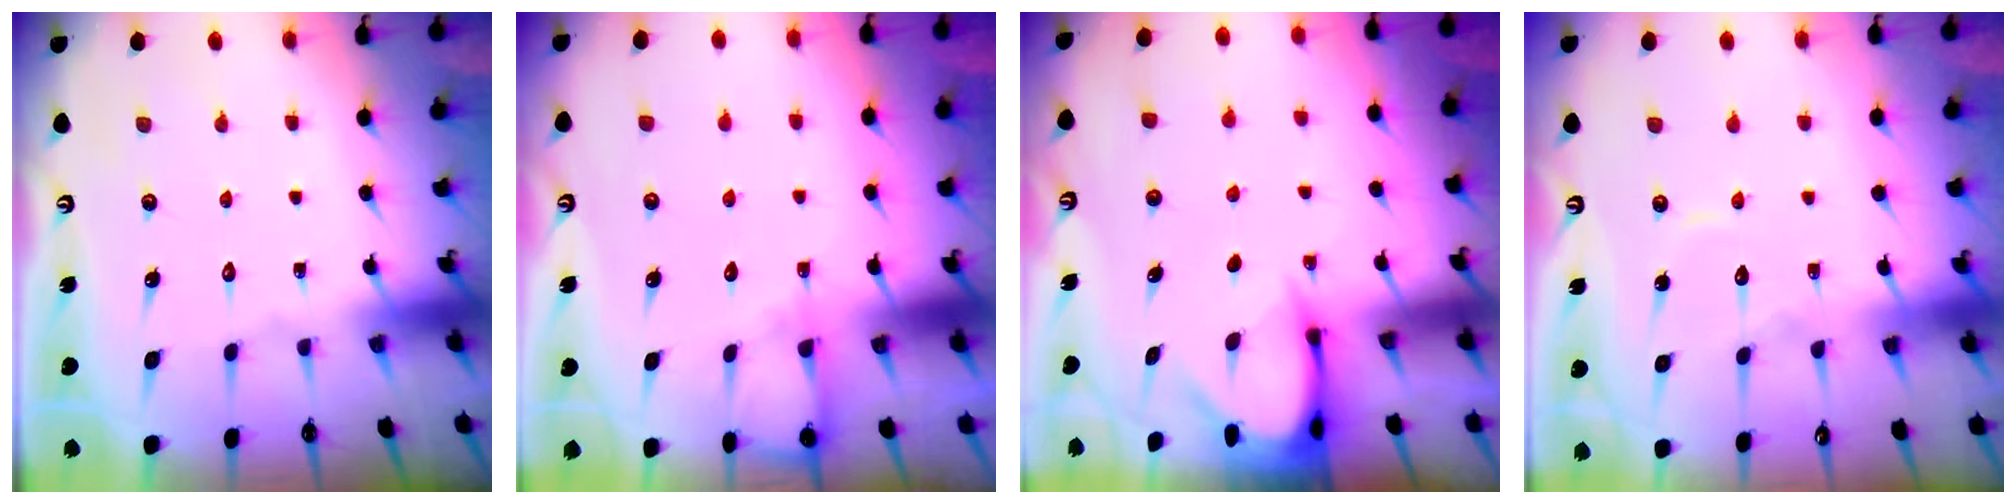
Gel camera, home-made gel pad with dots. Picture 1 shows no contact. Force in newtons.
{"total": 5.3, "press": 5.3, "slide": 0.5}
{"total": 3.6, "press": 3.6, "slide": 0.3}
{"total": 6.1, "press": 6.1, "slide": 0.6}